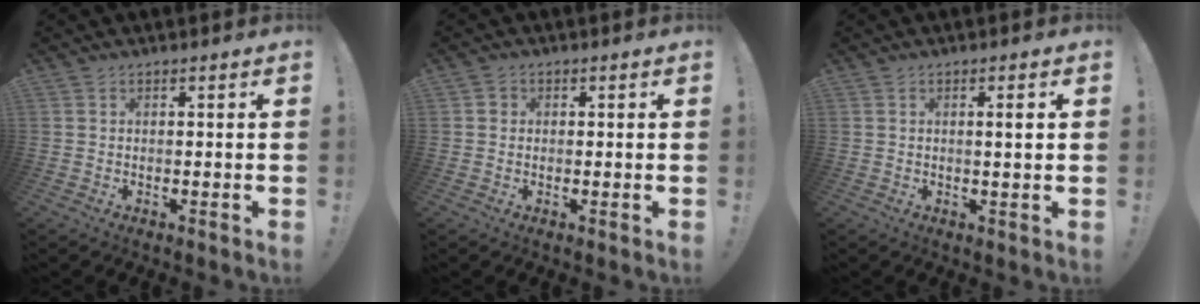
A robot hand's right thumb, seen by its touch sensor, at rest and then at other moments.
{"total": 1.8, "force": [-0.1, 1.7, 0.4], "torque": [-0.003, 0.004, -0.003]}
{"total": 3.1, "force": [0.6, 0.0, 3.0], "torque": [-0.041, -0.006, 0.003]}